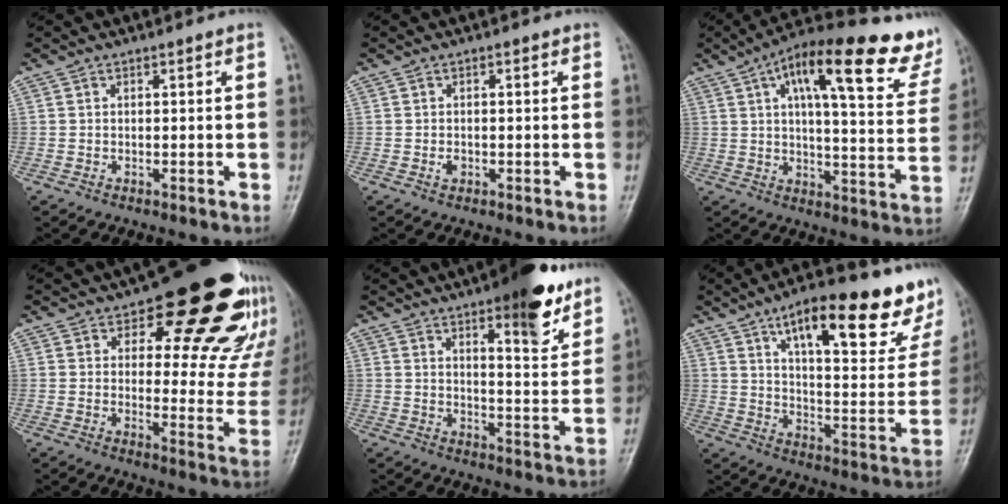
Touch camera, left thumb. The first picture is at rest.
{"total": 1.3, "force": [-0.3, 1.0, 0.8], "torque": [-0.007, 0.001, -0.007]}
{"total": 23.8, "force": [13.6, 7.1, 18.2], "torque": [-0.229, -0.016, 0.176]}
{"total": 20.9, "force": [13.8, 9.3, 12.7], "torque": [-0.100, -0.080, 0.164]}
{"total": 12.6, "force": [8.1, 3.6, 9.0], "torque": [-0.094, -0.048, 0.112]}
{"total": 24.6, "force": [14.9, 7.9, 17.8], "torque": [-0.203, -0.047, 0.215]}